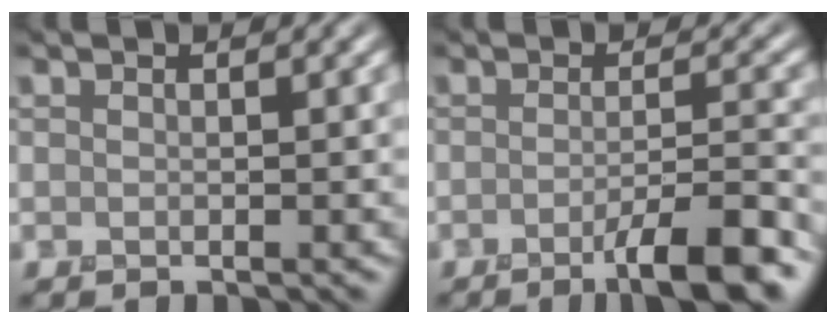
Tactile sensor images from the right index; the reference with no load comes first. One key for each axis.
{"total": 5.6, "fx": -2.8, "fy": 1.0, "fz": 4.8, "tx": -0.067, "ty": 0.000, "tz": -0.047}